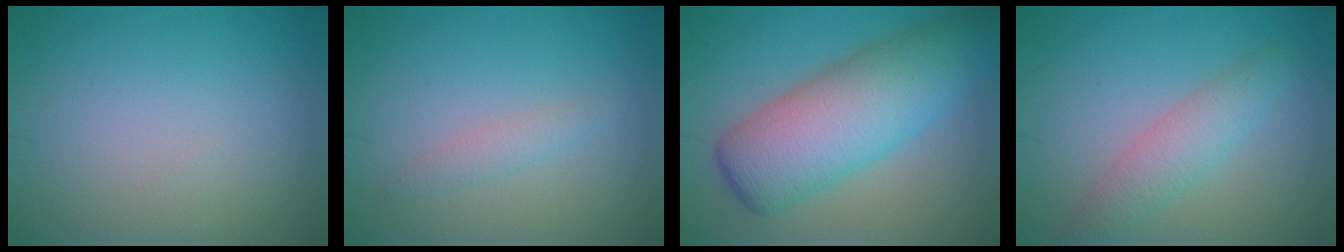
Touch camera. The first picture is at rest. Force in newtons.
{"total": 1.3, "press": 1.3, "slide": 0.0}
{"total": 9.4, "press": 9.4, "slide": 0.1}
{"total": 3.0, "press": 3.0, "slide": 0.2}